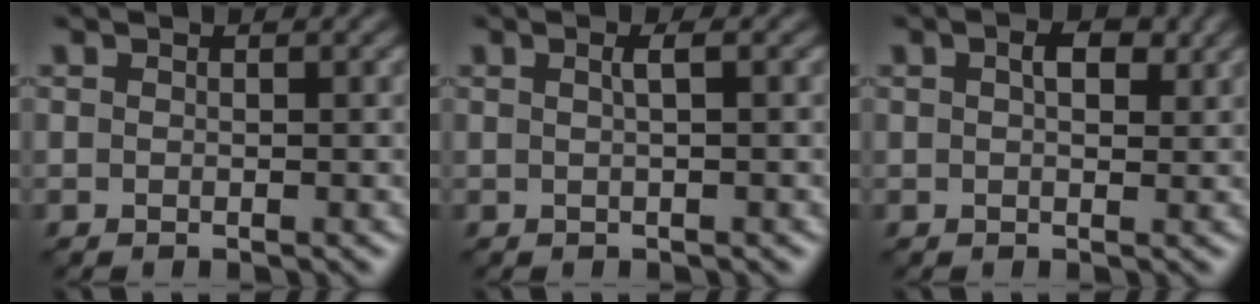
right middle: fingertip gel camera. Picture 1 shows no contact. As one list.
[{"total": 1.2, "force": [0.2, 0.2, 1.2], "torque": [-0.018, 0.008, 0.001]}, {"total": 2.2, "force": [0.8, 1.1, 1.8], "torque": [-0.026, 0.003, 0.011]}]